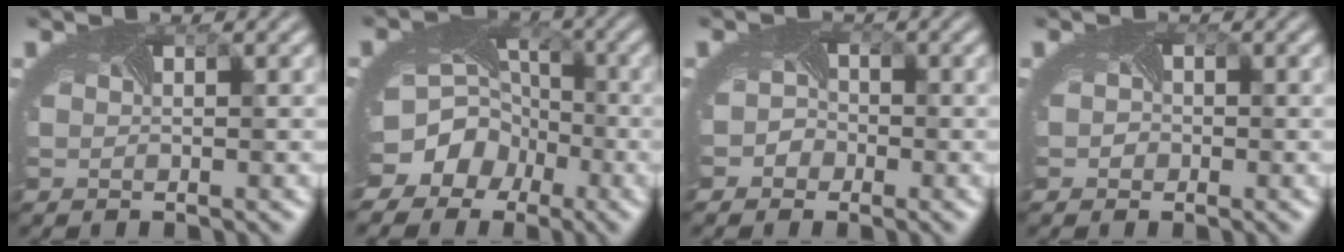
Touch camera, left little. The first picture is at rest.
{"total": 11.6, "force": [-5.4, 9.6, 3.5], "torque": [-0.079, -0.031, -0.096]}
{"total": 1.9, "force": [-1.0, 1.5, 0.2], "torque": [0.006, -0.005, -0.021]}
{"total": 1.6, "force": [0.1, 1.5, 0.5], "torque": [0.000, 0.002, -0.011]}